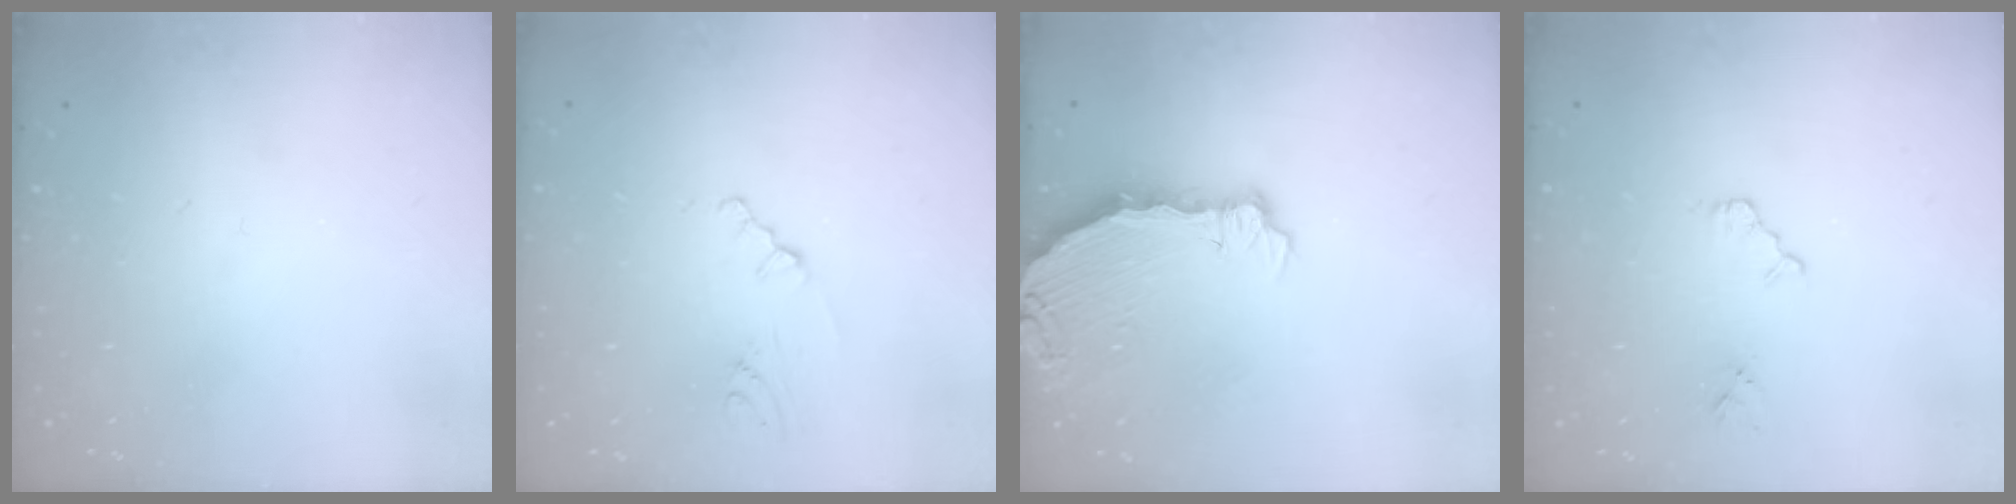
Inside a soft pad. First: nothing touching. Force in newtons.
{"total": 1.1, "press": 1.1, "slide": 0.4}
{"total": 7.2, "press": 6.0, "slide": 4.0}
{"total": 2.3, "press": 2.3, "slide": 0.4}